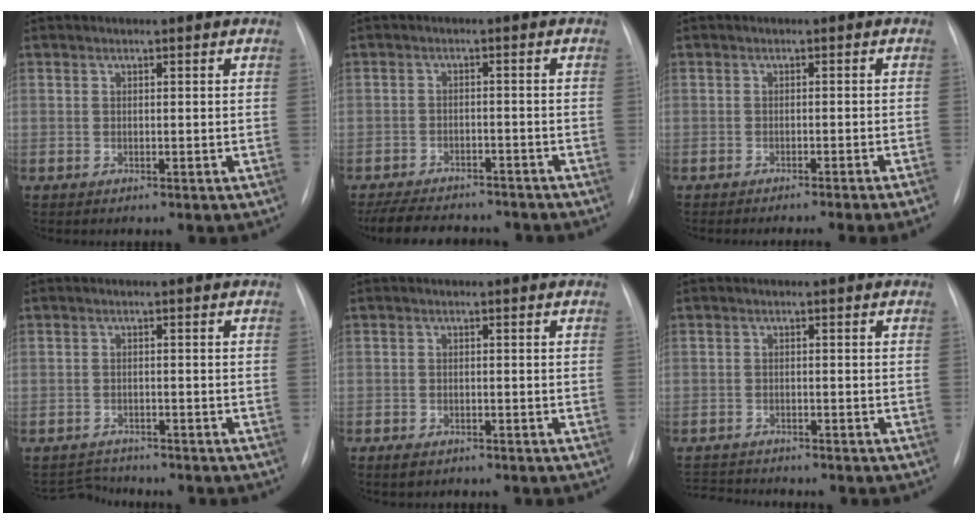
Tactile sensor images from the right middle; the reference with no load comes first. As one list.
[{"total": 13.5, "force": [-11.8, 4.3, 4.9], "torque": [-0.104, -0.001, -0.158]}, {"total": 7.9, "force": [-6.9, -2.0, 3.4], "torque": [-0.011, -0.017, -0.084]}, {"total": 2.6, "force": [-2.4, 0.1, -1.0], "torque": [0.015, -0.016, -0.037]}, {"total": 1.8, "force": [-1.3, 1.0, 0.7], "torque": [-0.021, -0.001, -0.017]}, {"total": 4.3, "force": [-4.3, 0.3, 0.3], "torque": [-0.008, -0.016, -0.070]}]